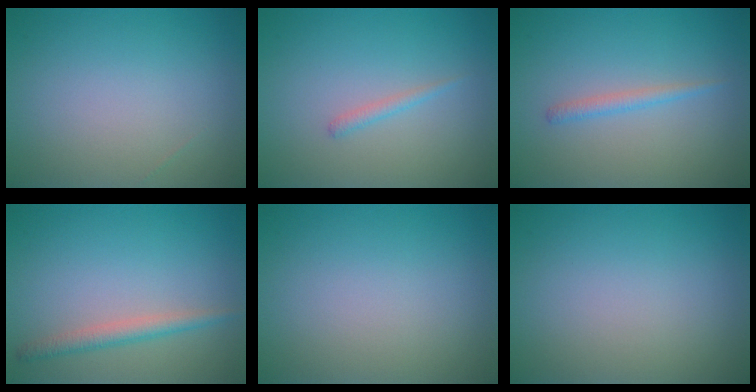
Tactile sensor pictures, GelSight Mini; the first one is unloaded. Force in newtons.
{"total": 0.8, "press": 0.8, "slide": 0.1}
{"total": 1.2, "press": 1.2, "slide": 0.0}
{"total": 2.0, "press": 2.0, "slide": 0.1}
{"total": 0.0}
{"total": 0.0}